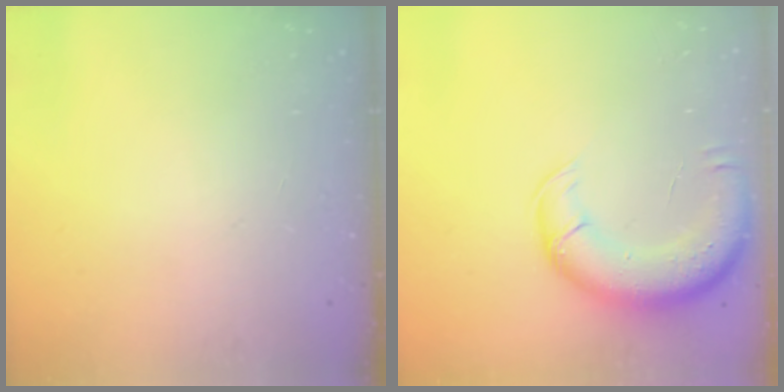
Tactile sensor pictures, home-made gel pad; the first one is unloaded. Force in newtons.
{"total": 13.2, "press": 12.8, "slide": 3.3}